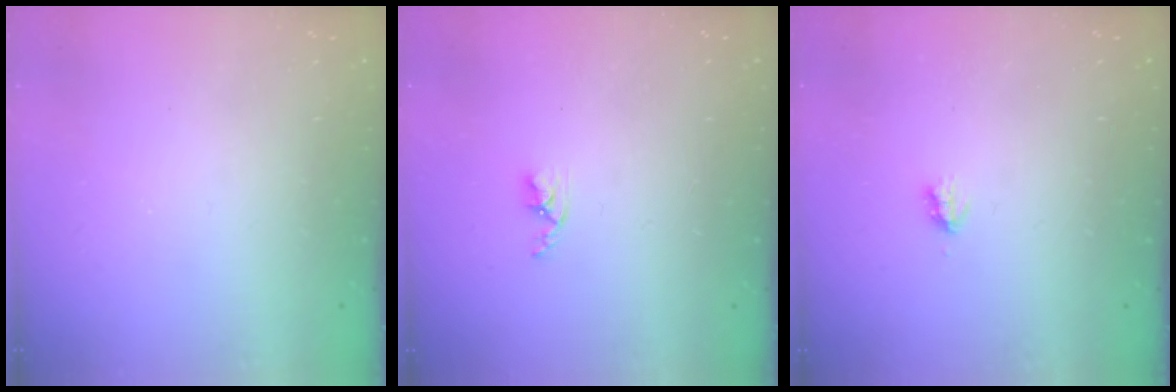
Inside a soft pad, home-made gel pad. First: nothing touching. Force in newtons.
{"total": 2.7, "press": 2.7, "slide": 0.5}
{"total": 1.9, "press": 1.8, "slide": 0.4}